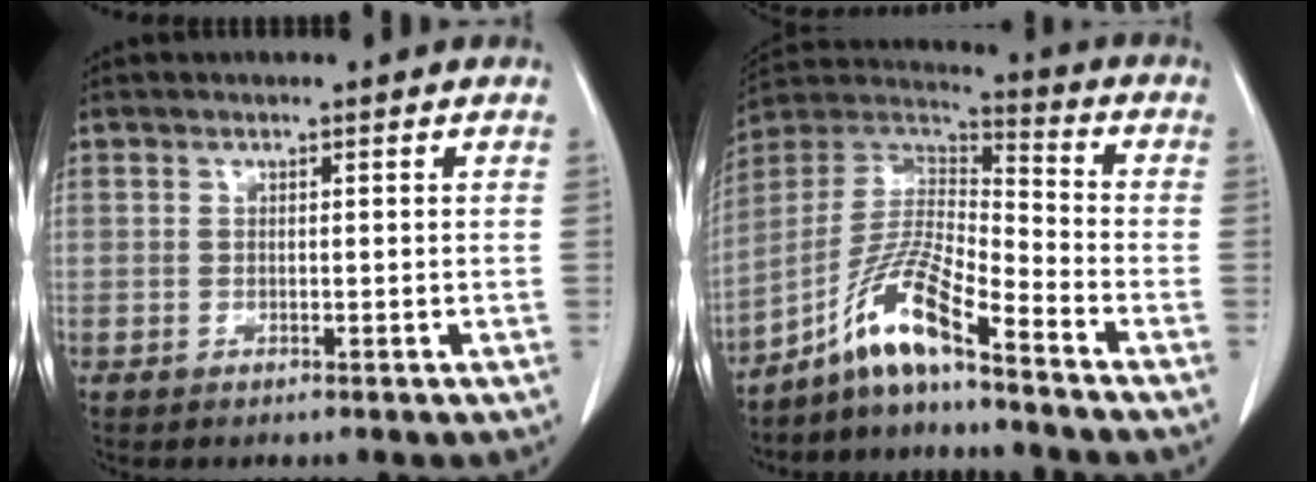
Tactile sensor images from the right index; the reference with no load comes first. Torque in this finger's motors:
{"motor_torque": [0.92, -0.80, 0.40, 0.17]}